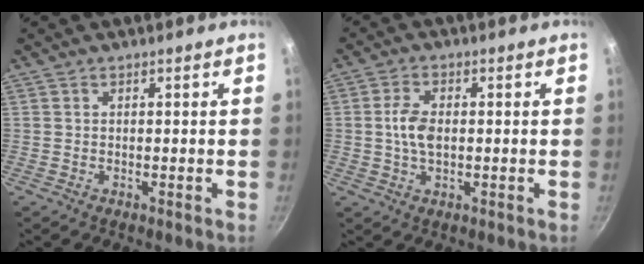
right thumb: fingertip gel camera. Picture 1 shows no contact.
{"total": 5.2, "force": [0.0, 3.0, 4.3], "torque": [-0.079, 0.008, -0.004]}